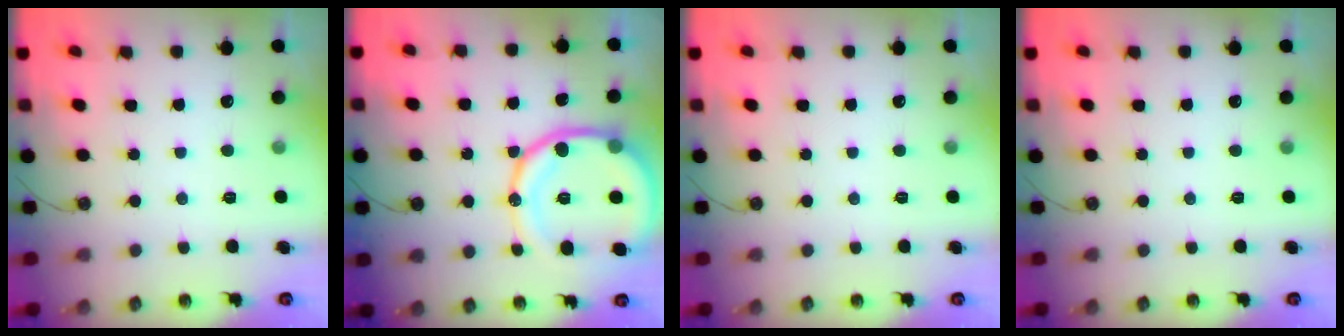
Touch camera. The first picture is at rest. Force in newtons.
{"total": 18.3, "press": 18.1, "slide": 2.0}
{"total": 0.0}
{"total": 0.0}